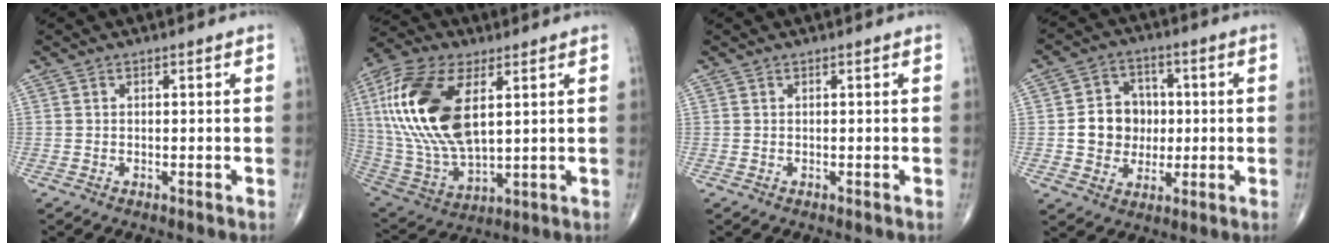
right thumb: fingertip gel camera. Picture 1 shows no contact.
{"total": 23.0, "force": [5.7, 11.8, 19.0], "torque": [-0.398, -0.018, 0.107]}
{"total": 0.0}
{"total": 9.9, "force": [0.0, 8.8, 4.7], "torque": [-0.035, 0.014, -0.002]}